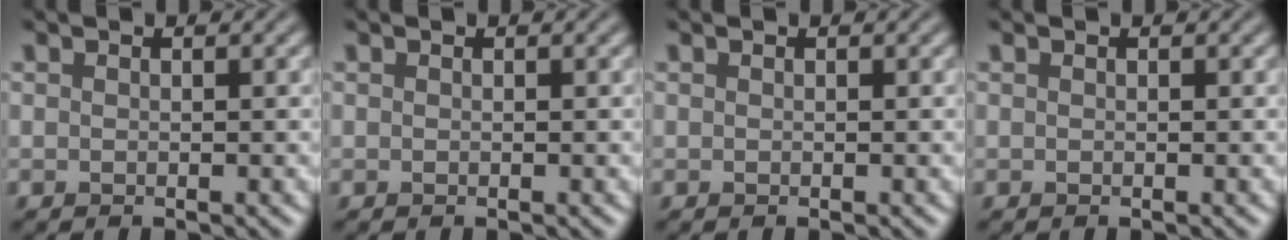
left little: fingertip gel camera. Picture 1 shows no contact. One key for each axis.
{"total": 0.0}
{"total": 0.0}
{"total": 0.0}